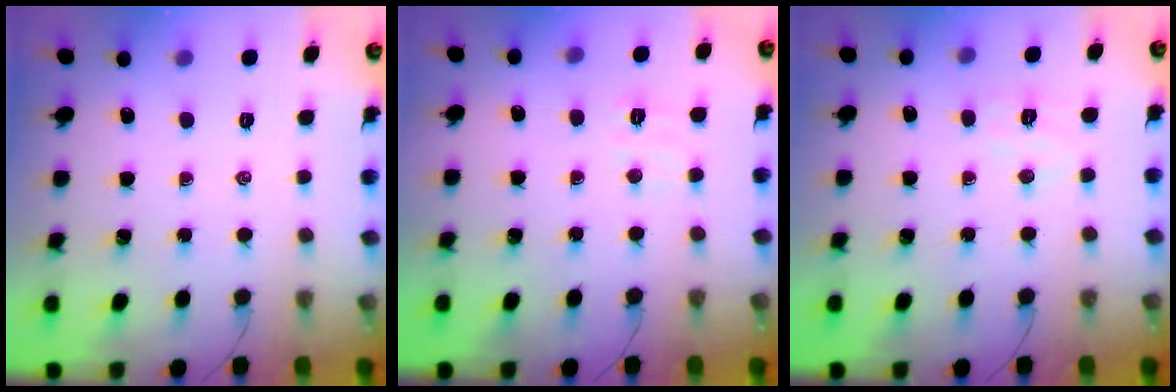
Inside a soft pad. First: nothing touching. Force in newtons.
{"total": 5.8, "press": 5.8, "slide": 1.0}
{"total": 5.4, "press": 5.3, "slide": 1.2}